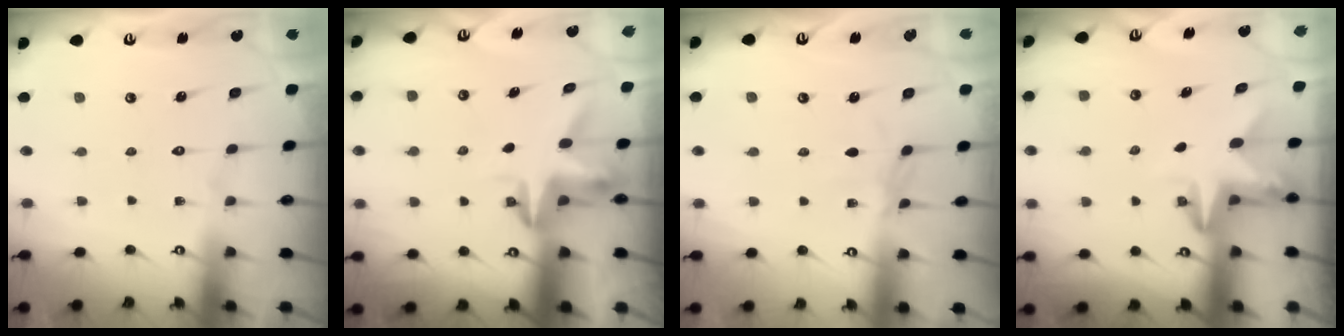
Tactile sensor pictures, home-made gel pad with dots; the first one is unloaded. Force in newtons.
{"total": 3.4, "press": 3.4, "slide": 0.2}
{"total": 2.3, "press": 2.3, "slide": 0.5}
{"total": 3.3, "press": 3.3, "slide": 0.1}